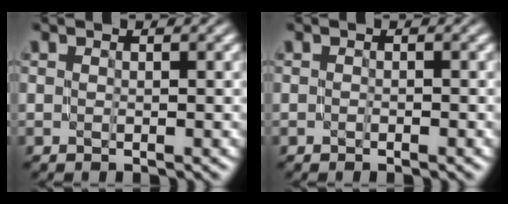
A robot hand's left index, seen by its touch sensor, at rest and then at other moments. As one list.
[{"total": 0.6, "force": [-0.4, 0.2, 0.5], "torque": [-0.006, -0.001, -0.006]}]